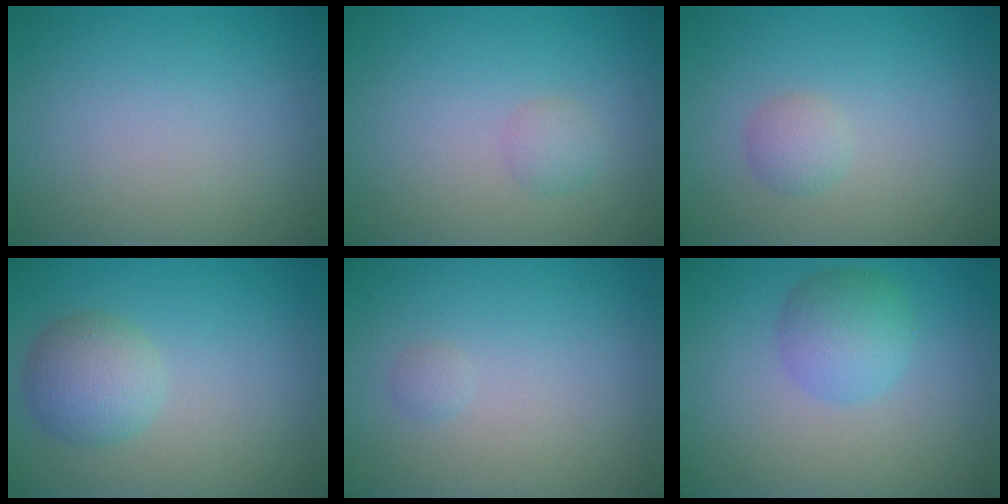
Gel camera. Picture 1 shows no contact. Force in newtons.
{"total": 1.2, "press": 1.2, "slide": 0.0}
{"total": 1.4, "press": 1.4, "slide": 0.0}
{"total": 3.6, "press": 3.6, "slide": 0.2}
{"total": 0.6, "press": 0.6, "slide": 0.1}
{"total": 3.4, "press": 3.4, "slide": 0.1}